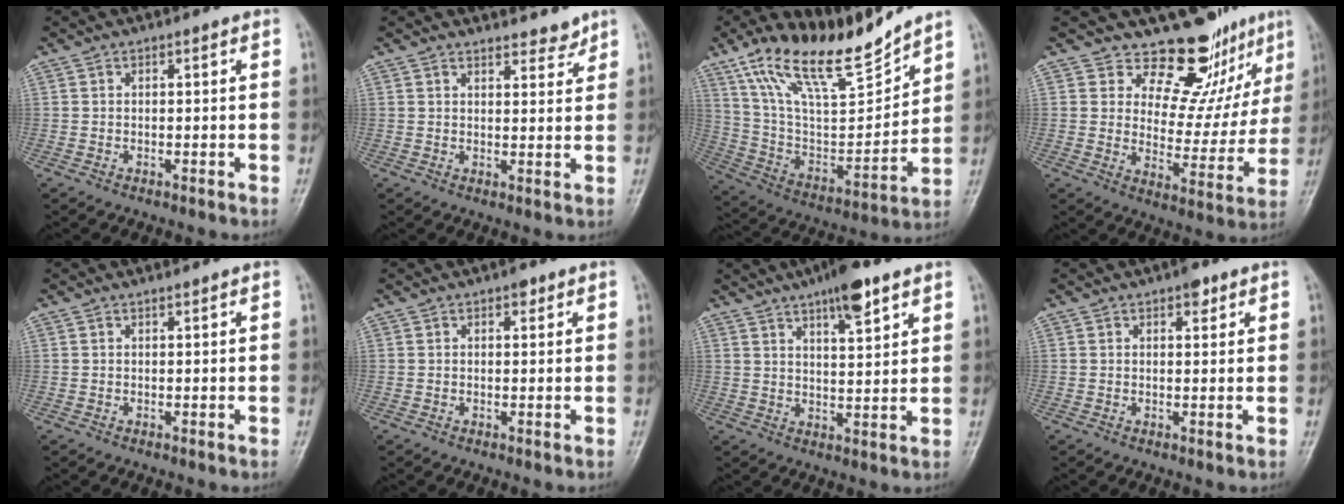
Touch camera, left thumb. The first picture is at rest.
{"total": 3.6, "force": [3.3, 1.3, 0.6], "torque": [0.012, -0.025, 0.043]}
{"total": 20.1, "force": [16.0, 5.3, 11.0], "torque": [-0.156, -0.075, 0.299]}
{"total": 12.6, "force": [10.2, 5.9, 4.3], "torque": [-0.002, -0.084, 0.142]}
{"total": 0.0}
{"total": 1.3, "force": [0.8, 0.8, 0.8], "torque": [-0.002, -0.001, 0.006]}
{"total": 9.3, "force": [5.9, 2.5, 6.8], "torque": [-0.093, -0.025, 0.091]}
{"total": 2.5, "force": [1.5, 1.2, 1.5], "torque": [-0.011, -0.004, 0.018]}